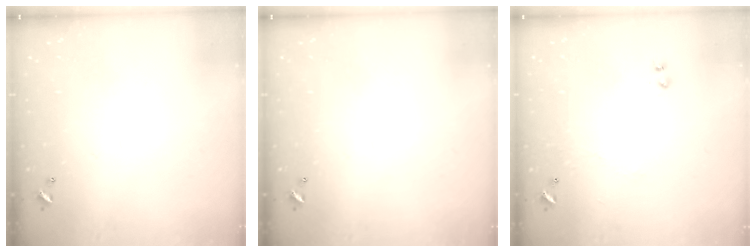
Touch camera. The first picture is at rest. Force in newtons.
{"total": 0.0}
{"total": 3.0, "press": 2.9, "slide": 0.6}